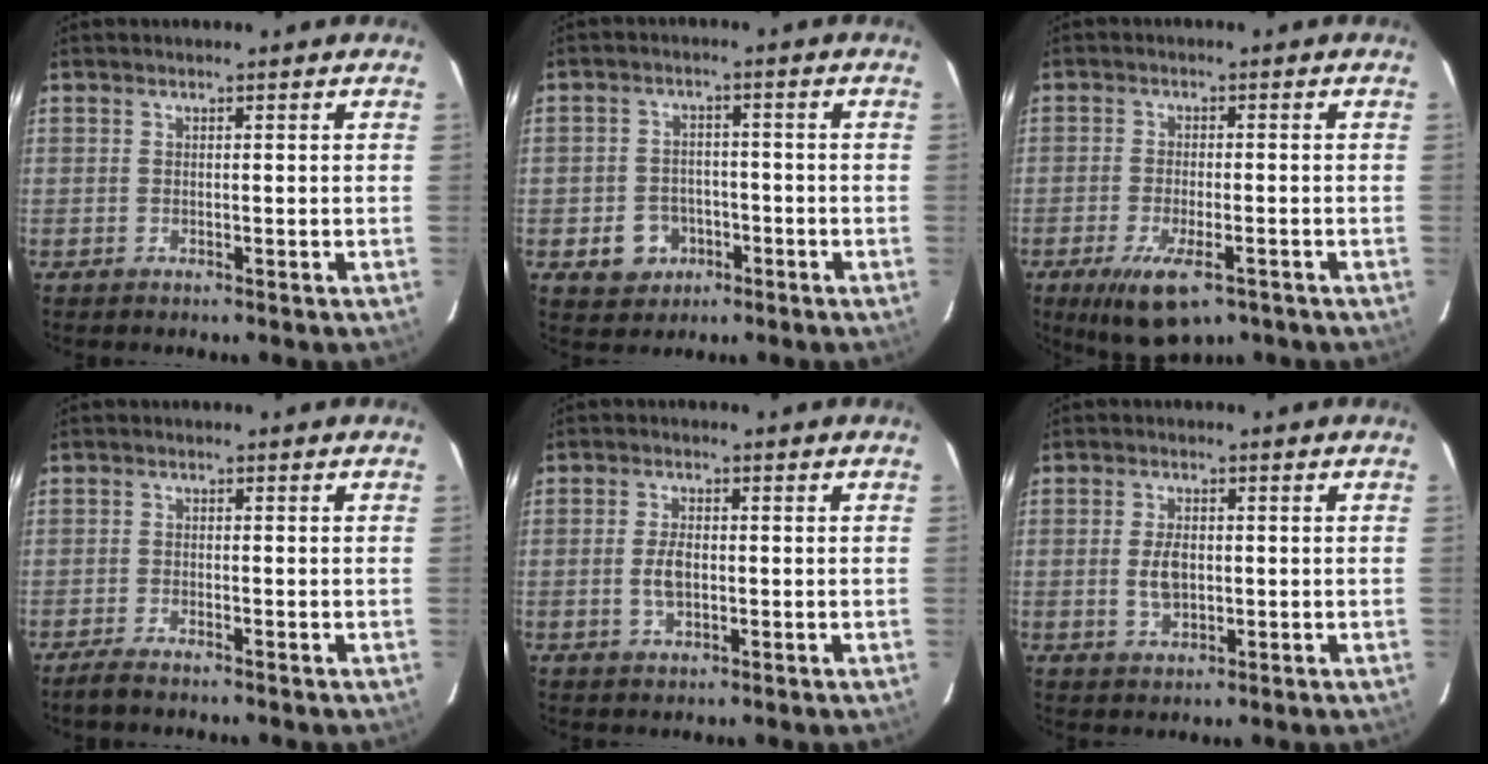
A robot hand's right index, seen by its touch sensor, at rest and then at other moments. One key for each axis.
{"total": 5.5, "fx": -2.1, "fy": 4.7, "fz": 1.8, "tx": -0.031, "ty": 0.007, "tz": -0.024}
{"total": 8.7, "fx": -5.4, "fy": 2.9, "fz": 6.2, "tx": -0.107, "ty": -0.016, "tz": -0.083}
{"total": 2.9, "fx": -2.4, "fy": 0.3, "fz": 1.5, "tx": -0.031, "ty": -0.006, "tz": -0.039}
{"total": 3.3, "fx": -0.4, "fy": 1.5, "fz": 2.9, "tx": -0.061, "ty": 0.000, "tz": -0.008}
{"total": 3.9, "fx": -0.2, "fy": 2.0, "fz": 3.3, "tx": -0.066, "ty": -0.001, "tz": 0.000}